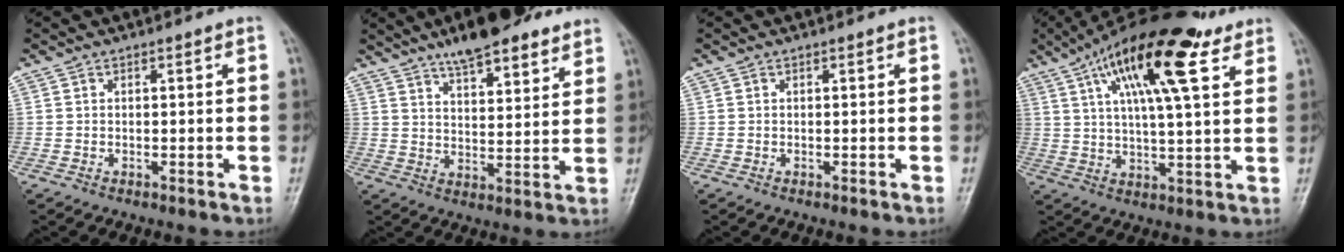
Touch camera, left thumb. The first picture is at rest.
{"total": 14.0, "force": [10.3, 4.2, 8.4], "torque": [-0.098, -0.047, 0.161]}
{"total": 0.0}
{"total": 20.3, "force": [10.6, 5.8, 16.3], "torque": [-0.255, -0.011, 0.171]}